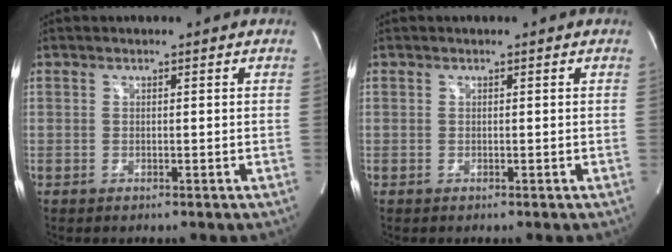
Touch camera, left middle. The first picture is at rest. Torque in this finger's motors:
{"motor_torque": [-0.01, 0.01, 0.02, 0.00]}